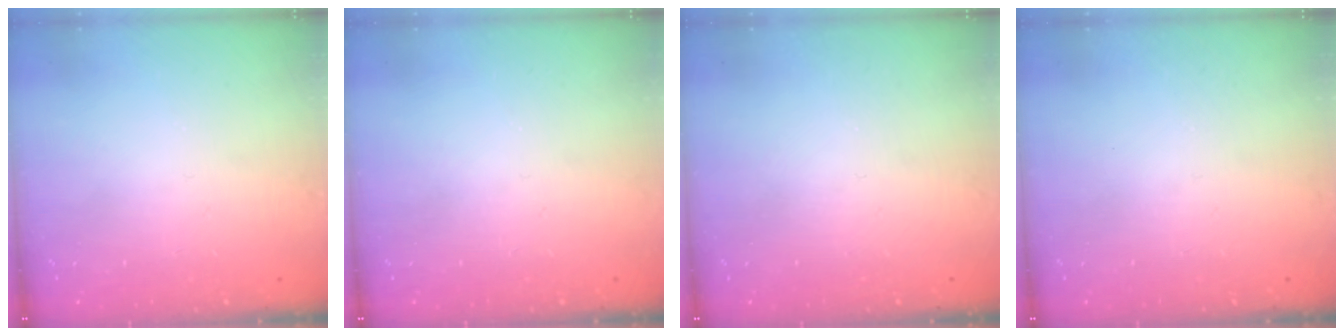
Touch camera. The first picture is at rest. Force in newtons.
{"total": 0.0}
{"total": 0.0}
{"total": 0.0}